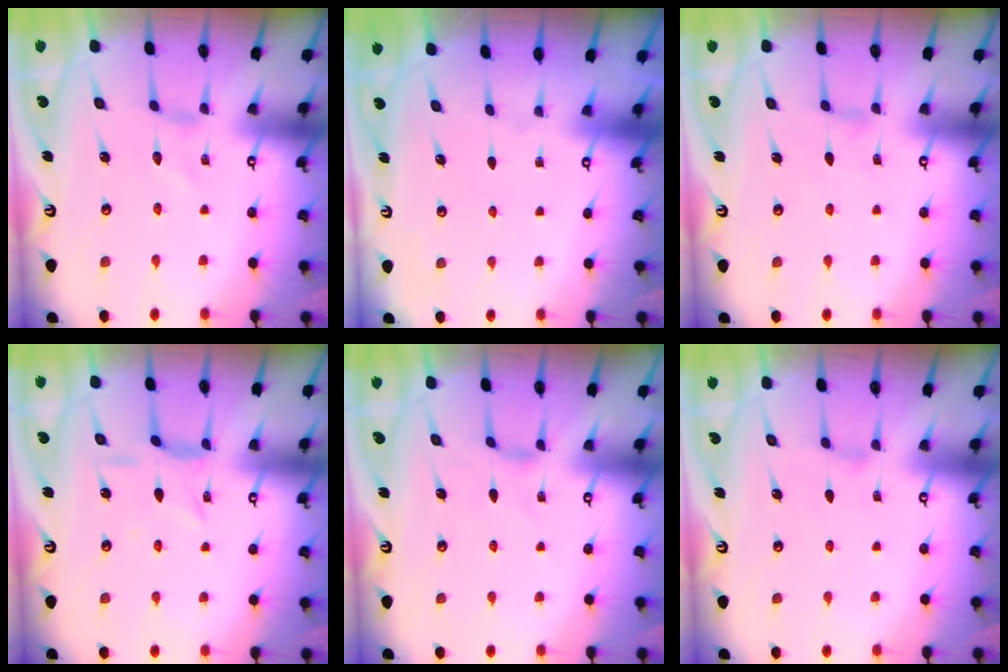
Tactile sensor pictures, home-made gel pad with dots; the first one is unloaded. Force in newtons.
{"total": 0.0}
{"total": 1.4, "press": 1.3, "slide": 0.3}
{"total": 3.9, "press": 3.9, "slide": 0.3}
{"total": 1.3, "press": 1.2, "slide": 0.4}
{"total": 2.9, "press": 2.9, "slide": 0.4}